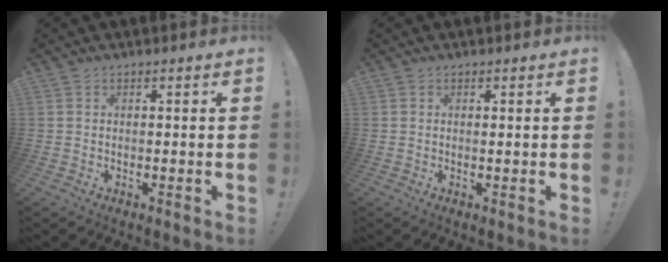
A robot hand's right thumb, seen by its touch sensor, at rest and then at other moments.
{"total": 0.5, "force": [0.4, -0.2, 0.3], "torque": [0.008, -0.006, 0.003]}